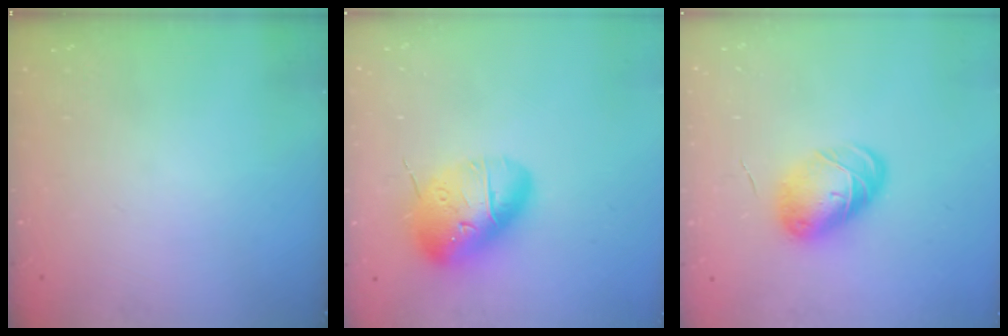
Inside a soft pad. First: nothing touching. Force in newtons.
{"total": 19.5, "press": 19.1, "slide": 3.7}
{"total": 9.7, "press": 9.7, "slide": 0.1}